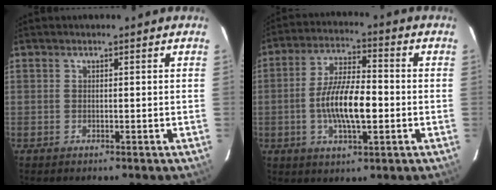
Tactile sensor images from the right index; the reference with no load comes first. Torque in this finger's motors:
{"motor_torque": [1.07, -0.21, 0.76, 0.17]}